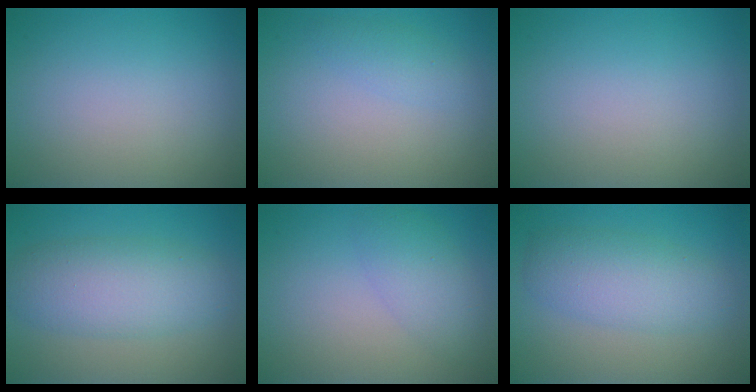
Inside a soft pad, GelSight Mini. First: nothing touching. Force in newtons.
{"total": 1.3, "press": 1.3, "slide": 0.1}
{"total": 0.0}
{"total": 5.5, "press": 5.5, "slide": 0.2}
{"total": 3.0, "press": 3.0, "slide": 0.2}
{"total": 4.5, "press": 4.5, "slide": 0.1}